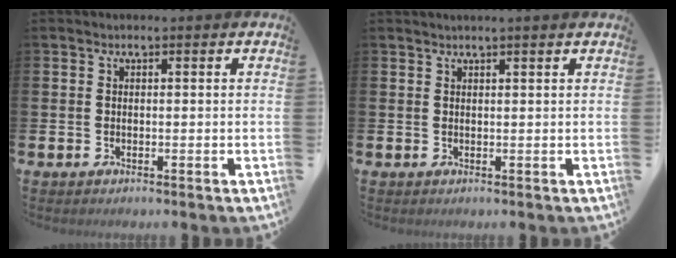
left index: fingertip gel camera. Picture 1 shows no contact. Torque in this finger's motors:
{"motor_torque": [0.97, -1.18, 0.41, 0.08]}